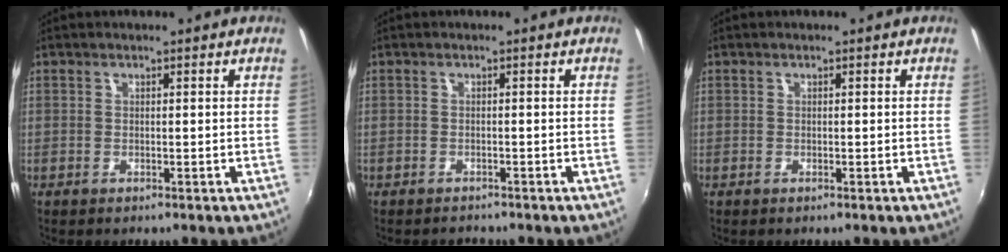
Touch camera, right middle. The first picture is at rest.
{"total": 1.4, "force": [-1.3, 0.5, -0.2], "torque": [-0.003, -0.002, -0.019]}
{"total": 0.0}